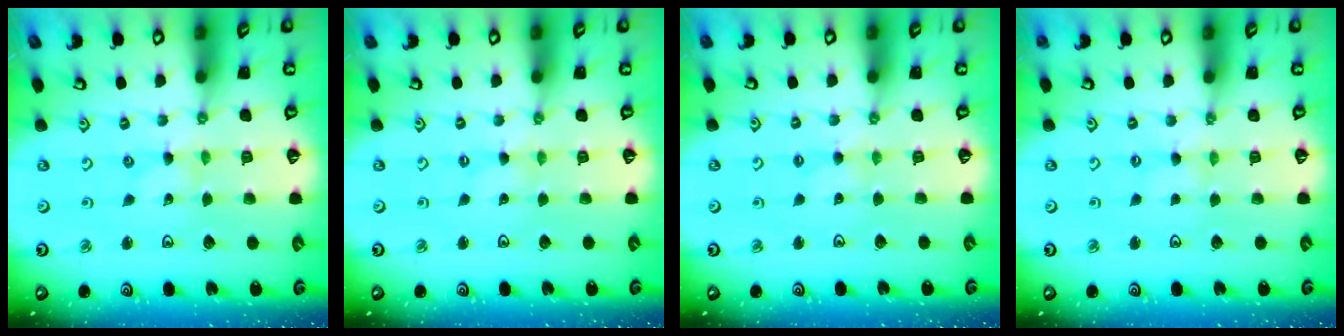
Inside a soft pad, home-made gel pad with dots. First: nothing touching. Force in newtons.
{"total": 0.0}
{"total": 1.9, "press": 1.9, "slide": 0.3}
{"total": 0.7, "press": 0.7, "slide": 0.1}